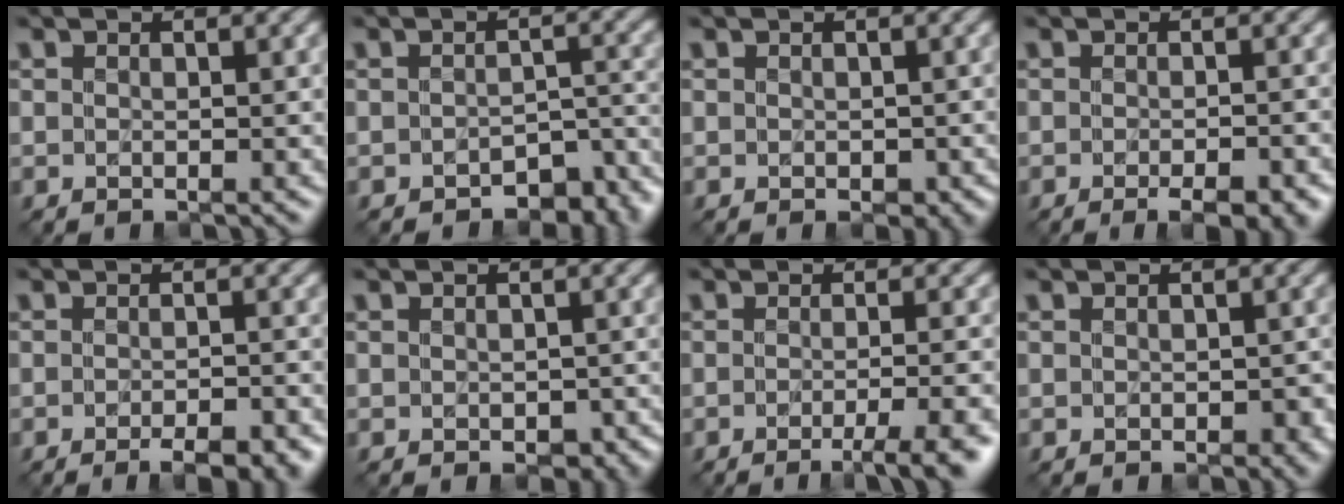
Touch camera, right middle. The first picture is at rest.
{"total": 4.9, "force": [-3.7, 2.2, 2.2], "torque": [-0.014, -0.009, -0.043]}
{"total": 1.4, "force": [-0.2, 1.0, 1.0], "torque": [-0.016, -0.006, 0.001]}
{"total": 4.4, "force": [-2.5, 1.5, 3.4], "torque": [-0.037, 0.003, -0.018]}
{"total": 5.4, "force": [-3.6, 1.9, 3.6], "torque": [-0.034, 0.003, -0.030]}
{"total": 2.0, "force": [-0.6, 1.4, 1.4], "torque": [-0.018, -0.010, -0.002]}
{"total": 4.8, "force": [-2.4, 1.0, 4.0], "torque": [-0.047, -0.002, -0.034]}
{"total": 1.5, "force": [-0.2, 1.0, 1.1], "torque": [-0.016, -0.005, 0.001]}